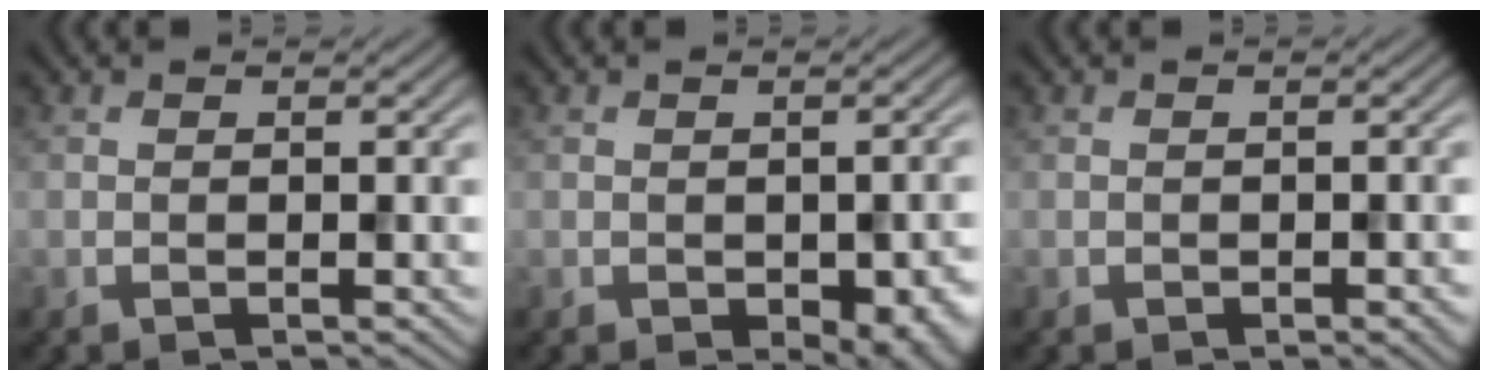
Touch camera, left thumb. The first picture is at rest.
{"total": 5.5, "force": [-2.7, 2.7, 4.0], "torque": [-0.051, -0.027, -0.006]}
{"total": 1.1, "force": [-0.6, 0.2, 0.8], "torque": [-0.005, 0.004, -0.007]}